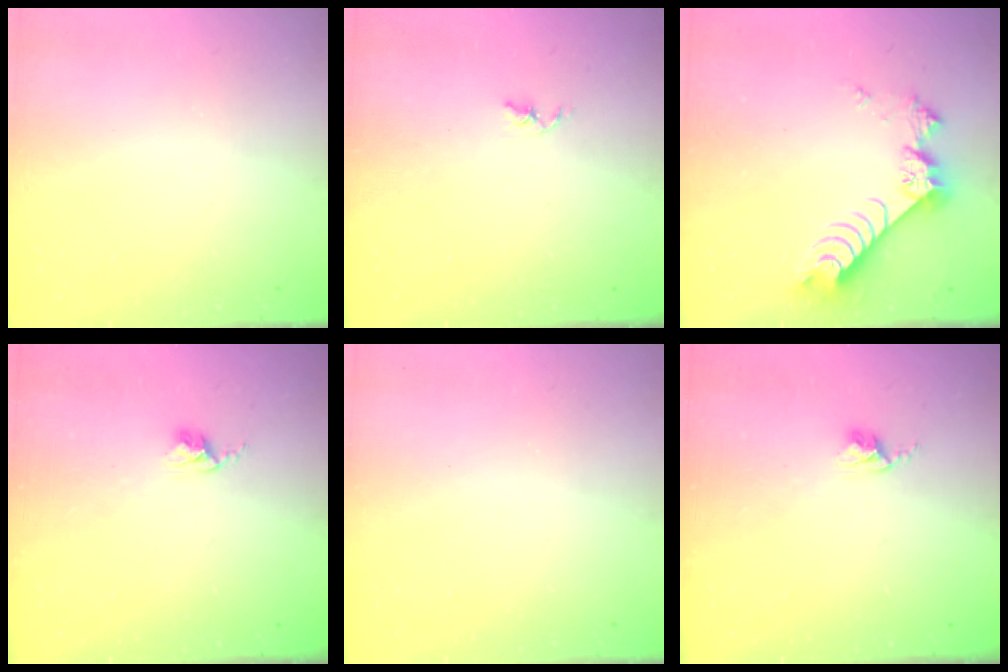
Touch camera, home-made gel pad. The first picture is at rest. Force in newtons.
{"total": 1.8, "press": 1.7, "slide": 0.3}
{"total": 8.7, "press": 8.7, "slide": 0.4}
{"total": 2.4, "press": 2.4, "slide": 0.3}
{"total": 0.0}
{"total": 2.4, "press": 2.4, "slide": 0.3}